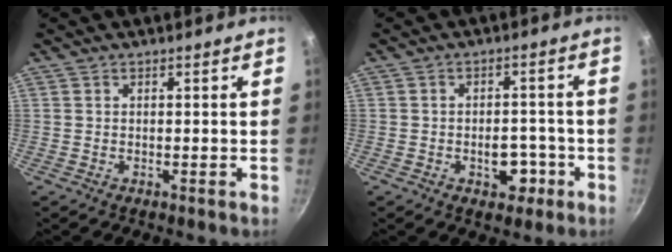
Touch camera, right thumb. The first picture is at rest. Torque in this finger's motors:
{"motor_torque": [2.94, 2.06, 1.12, -0.81, 0.27]}